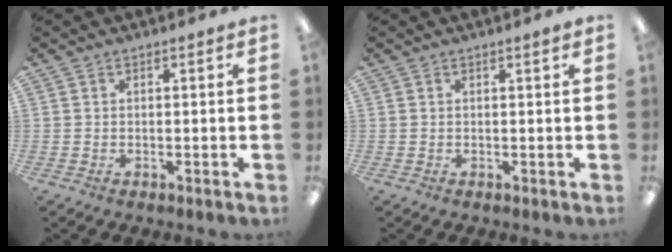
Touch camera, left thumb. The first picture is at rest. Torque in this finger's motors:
{"motor_torque": [0.24, -0.03, 0.25, 0.25, 0.04]}